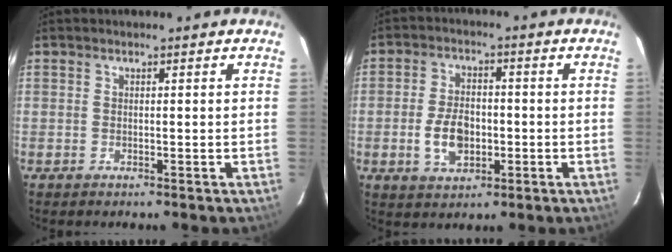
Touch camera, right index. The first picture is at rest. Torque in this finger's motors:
{"motor_torque": [1.03, -0.22, 0.55, 0.06]}